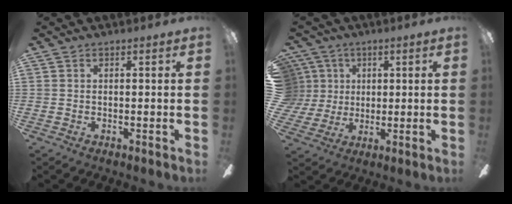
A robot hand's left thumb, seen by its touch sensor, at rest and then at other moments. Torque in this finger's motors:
{"motor_torque": [2.46, 2.55, 1.66, -1.11, 0.66]}